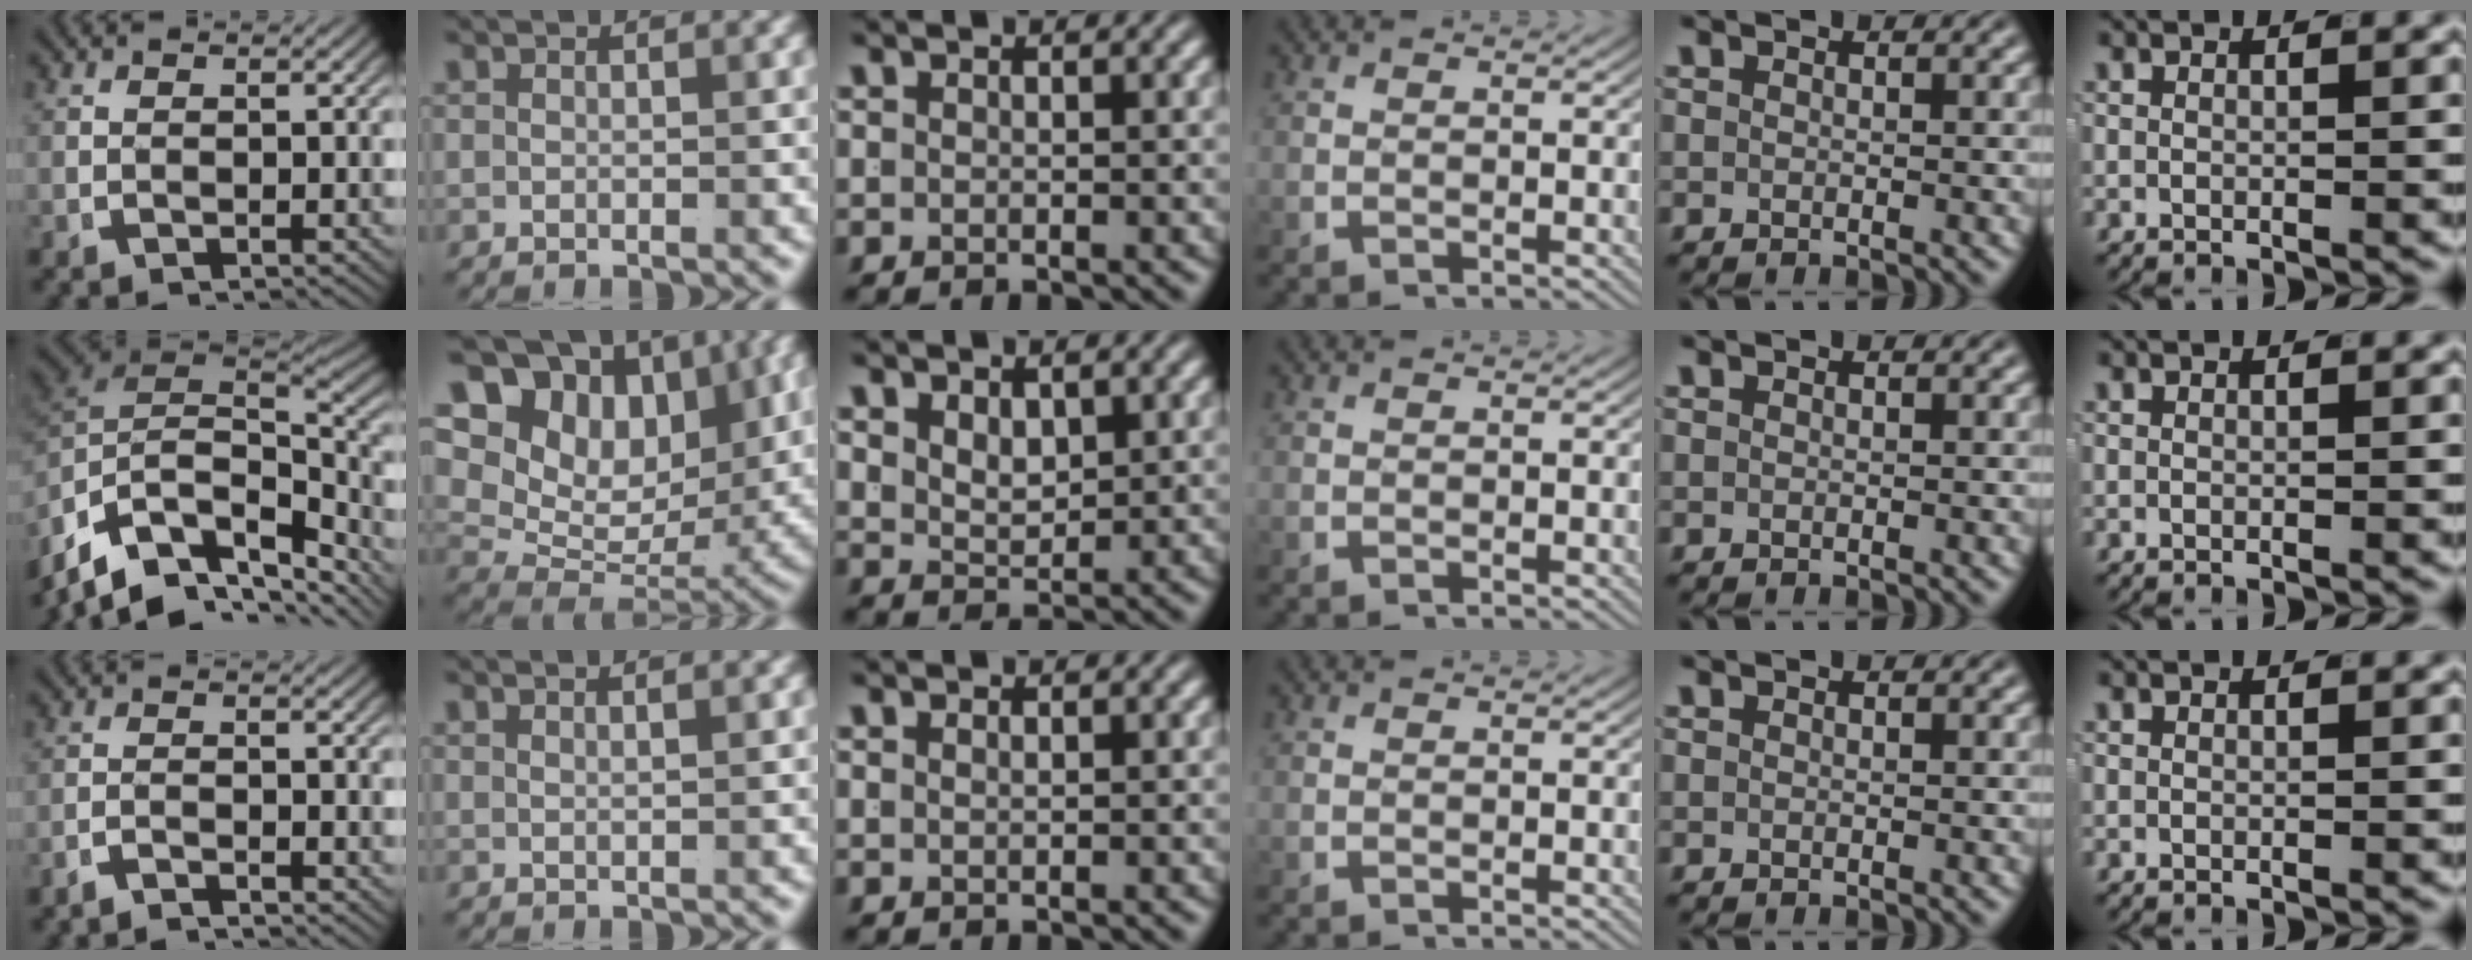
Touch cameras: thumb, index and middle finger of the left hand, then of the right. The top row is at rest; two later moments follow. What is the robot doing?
{"motion": "lift_and_place", "object": "shirt"}